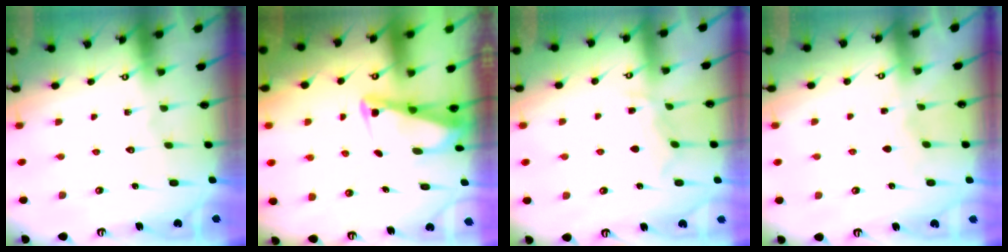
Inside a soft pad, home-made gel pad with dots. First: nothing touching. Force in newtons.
{"total": 2.9, "press": 2.8, "slide": 0.3}
{"total": 5.9, "press": 5.8, "slide": 0.7}
{"total": 2.6, "press": 2.5, "slide": 0.4}